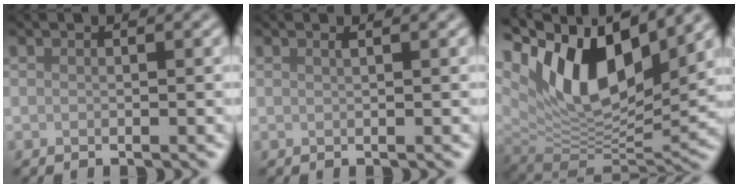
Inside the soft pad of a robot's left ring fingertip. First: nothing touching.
{"total": 0.9, "force": [0.5, 0.4, 0.7], "torque": [-0.005, 0.001, 0.003]}
{"total": 13.8, "force": [5.8, 6.8, 10.6], "torque": [-0.183, 0.008, 0.108]}